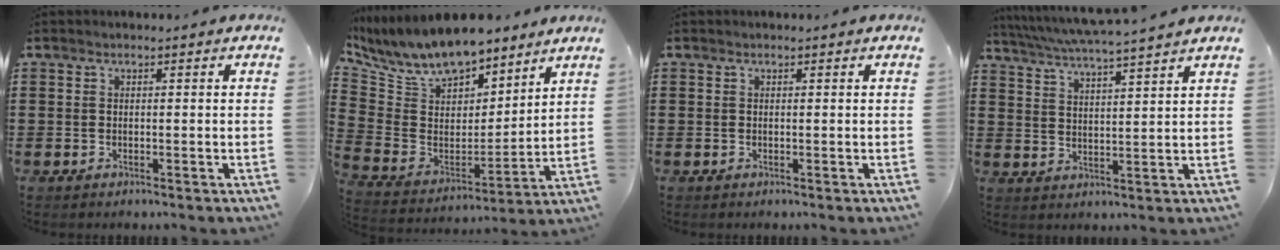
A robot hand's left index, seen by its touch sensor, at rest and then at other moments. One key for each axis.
{"total": 9.6, "fx": 8.6, "fy": 3.4, "fz": 2.3, "tx": -0.095, "ty": -0.053, "tz": 0.157}
{"total": 0.0}
{"total": 4.0, "fx": 3.8, "fy": -0.6, "fz": 1.3, "tx": -0.042, "ty": -0.028, "tz": 0.061}